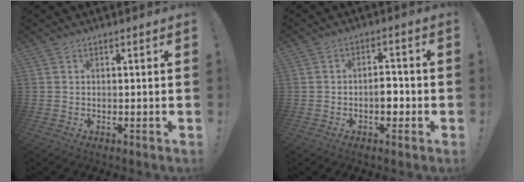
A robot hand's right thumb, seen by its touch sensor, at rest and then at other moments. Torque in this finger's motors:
{"motor_torque": [-0.04, 0.11, 0.30, -0.11, 0.00]}